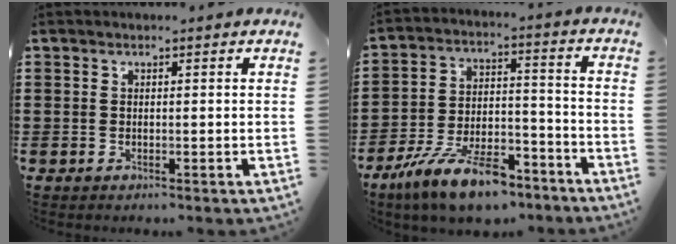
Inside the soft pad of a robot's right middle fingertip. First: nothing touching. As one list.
[{"total": 12.2, "force": [-9.5, 3.2, 7.0], "torque": [-0.134, 0.031, -0.180]}]